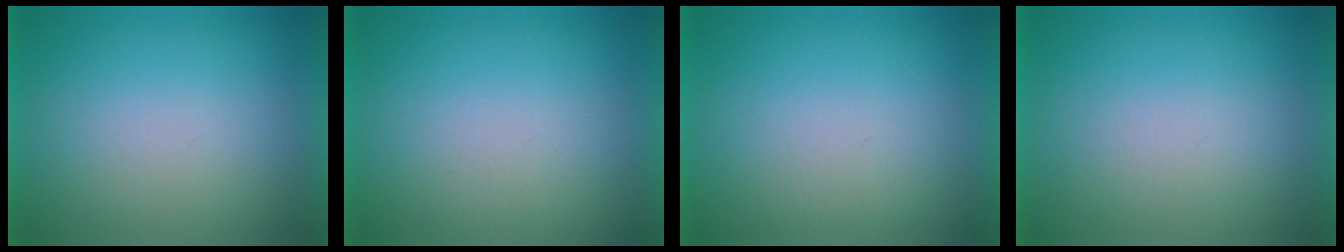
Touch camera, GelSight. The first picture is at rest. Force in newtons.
{"total": 1.1}
{"total": 1.1}
{"total": 1.5}